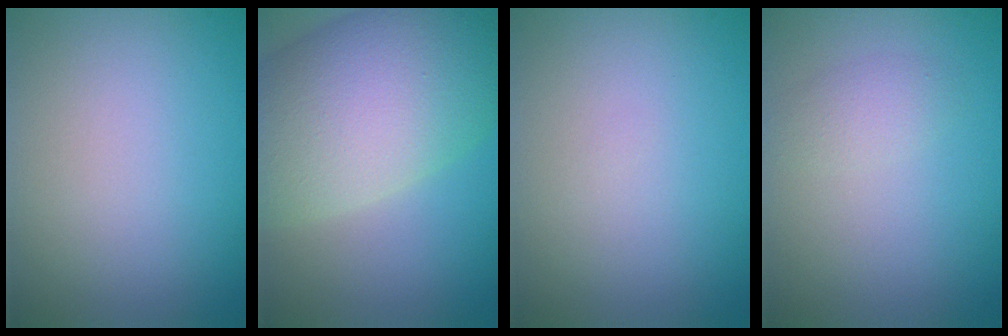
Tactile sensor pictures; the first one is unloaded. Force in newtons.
{"total": 11.7, "press": 11.7, "slide": 0.4}
{"total": 0.0}
{"total": 1.4, "press": 1.4, "slide": 0.1}